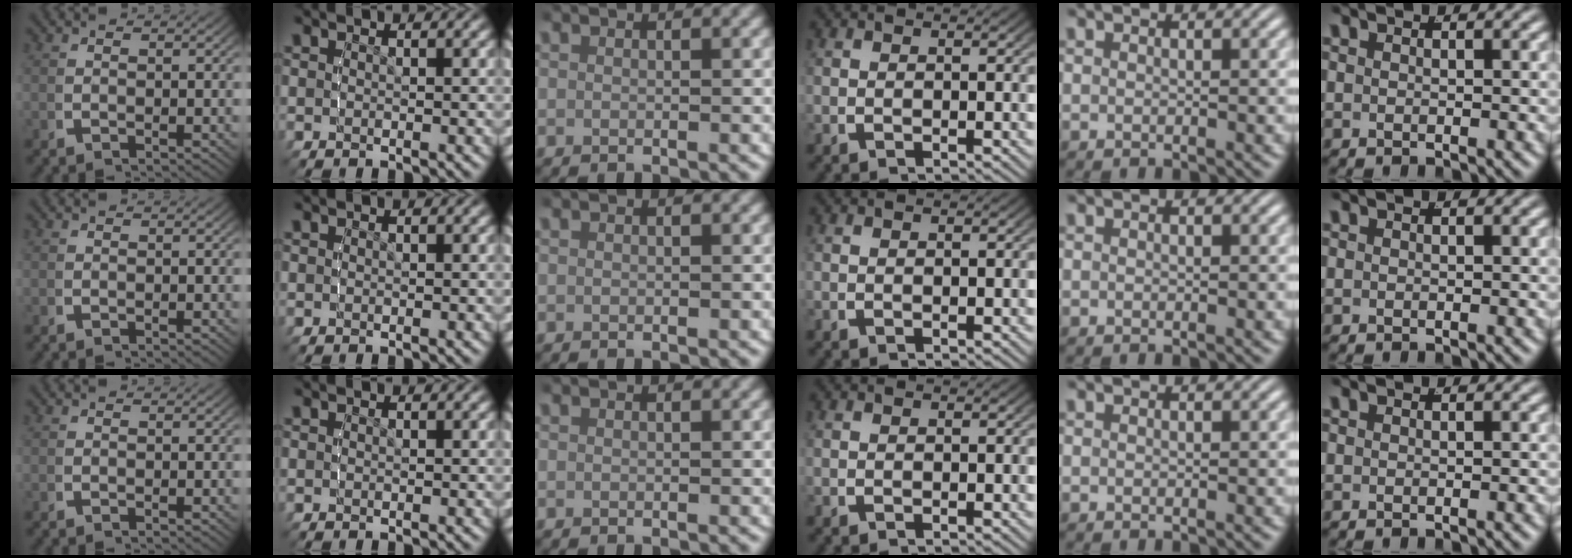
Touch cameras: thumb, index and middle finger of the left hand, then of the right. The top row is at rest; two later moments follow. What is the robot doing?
{"motion": "lift_and_place", "object": "bottle"}